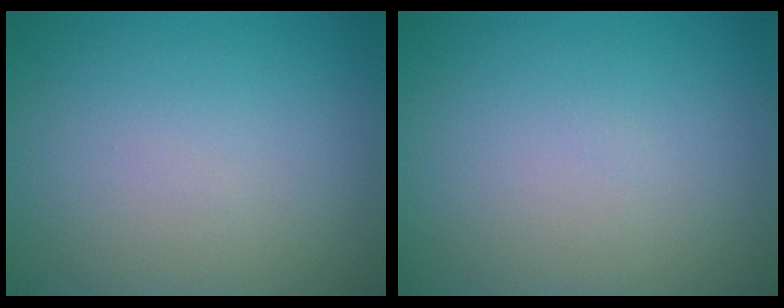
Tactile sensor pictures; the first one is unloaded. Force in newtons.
{"total": 0.0}